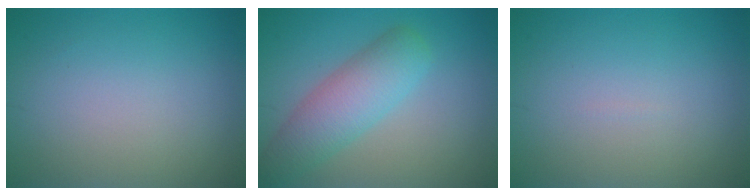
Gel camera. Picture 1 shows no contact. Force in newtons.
{"total": 5.1, "press": 5.1, "slide": 0.2}
{"total": 0.0}